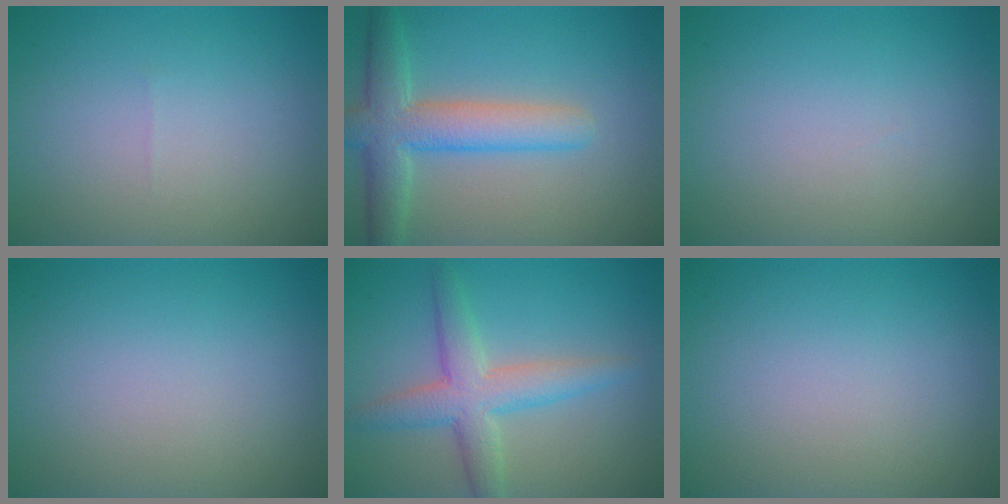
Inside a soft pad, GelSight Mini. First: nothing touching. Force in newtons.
{"total": 5.8, "press": 5.8, "slide": 0.2}
{"total": 0.0}
{"total": 0.0}
{"total": 4.7, "press": 4.7, "slide": 0.1}
{"total": 0.0}